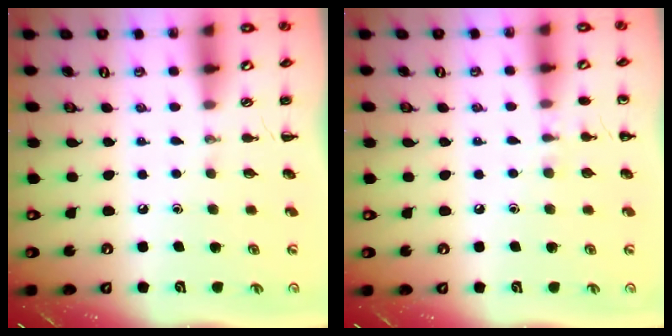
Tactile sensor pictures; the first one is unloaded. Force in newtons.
{"total": 4.5, "press": 4.3, "slide": 1.4}